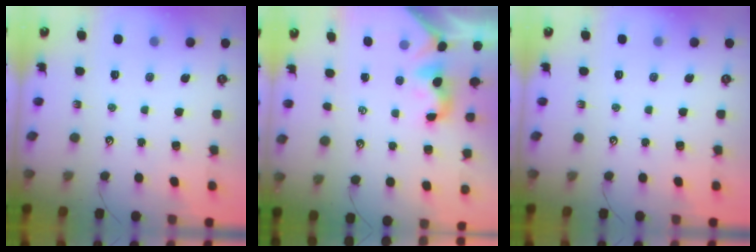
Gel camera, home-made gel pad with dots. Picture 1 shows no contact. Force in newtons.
{"total": 2.0, "press": 2.0, "slide": 0.5}
{"total": 0.0}